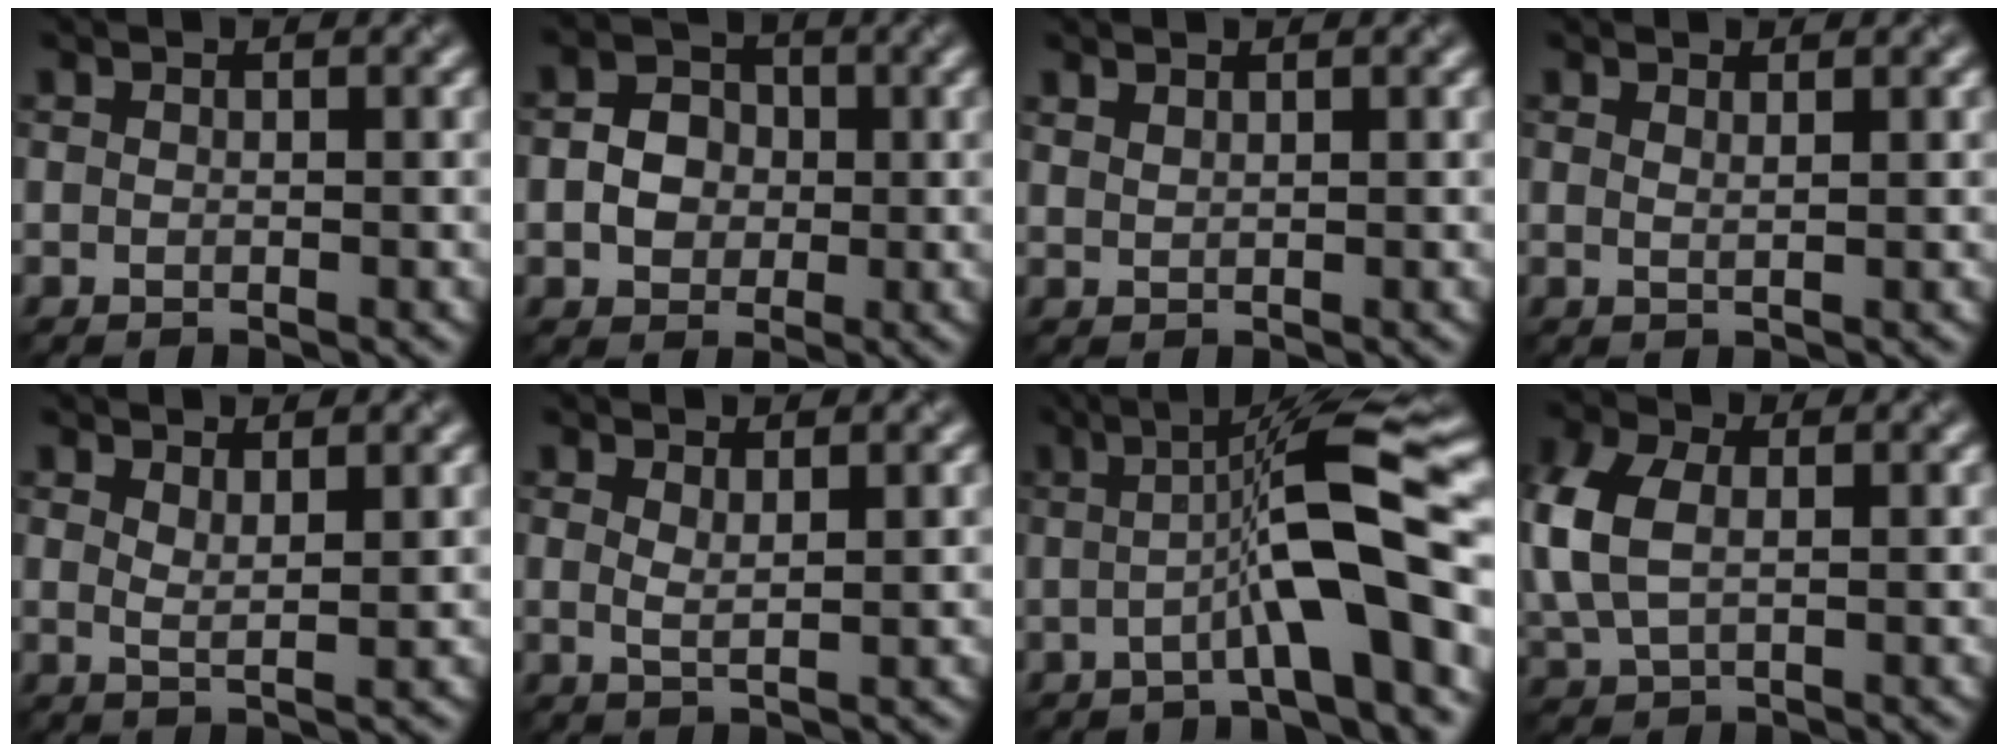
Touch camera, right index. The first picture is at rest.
{"total": 2.8, "force": [-0.8, 2.5, 1.1], "torque": [-0.018, 0.009, -0.009]}
{"total": 0.9, "force": [0.9, 0.1, 0.0], "torque": [0.004, -0.001, 0.016]}
{"total": 0.6, "force": [0.6, 0.1, 0.2], "torque": [0.003, 0.001, 0.010]}
{"total": 1.4, "force": [1.1, 0.2, 0.9], "torque": [-0.009, 0.000, 0.023]}
{"total": 0.9, "force": [0.6, 0.1, 0.6], "torque": [-0.010, 0.000, 0.015]}
{"total": 8.8, "force": [-1.6, 1.3, 8.6], "torque": [-0.112, 0.021, -0.030]}
{"total": 5.2, "force": [0.1, 3.6, 3.7], "torque": [-0.113, 0.008, 0.012]}